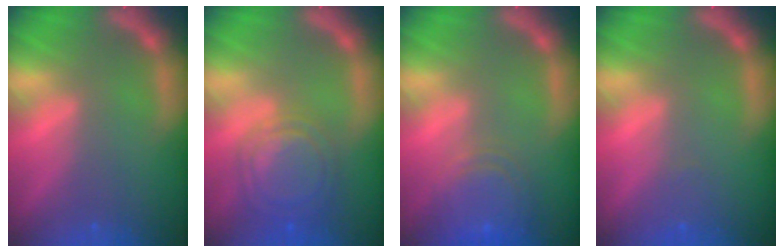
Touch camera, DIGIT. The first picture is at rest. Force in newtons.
{"total": 7.6}
{"total": 6.5}
{"total": 1.0}